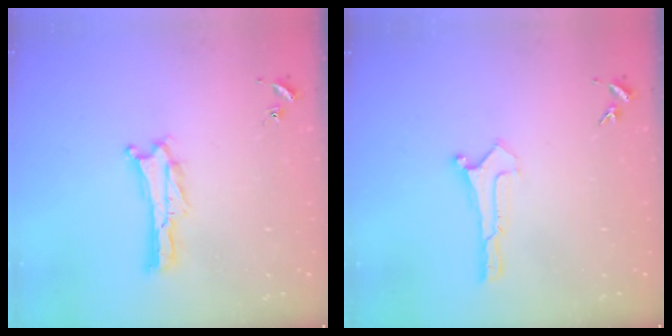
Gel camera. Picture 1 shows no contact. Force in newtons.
{"total": 0.0}